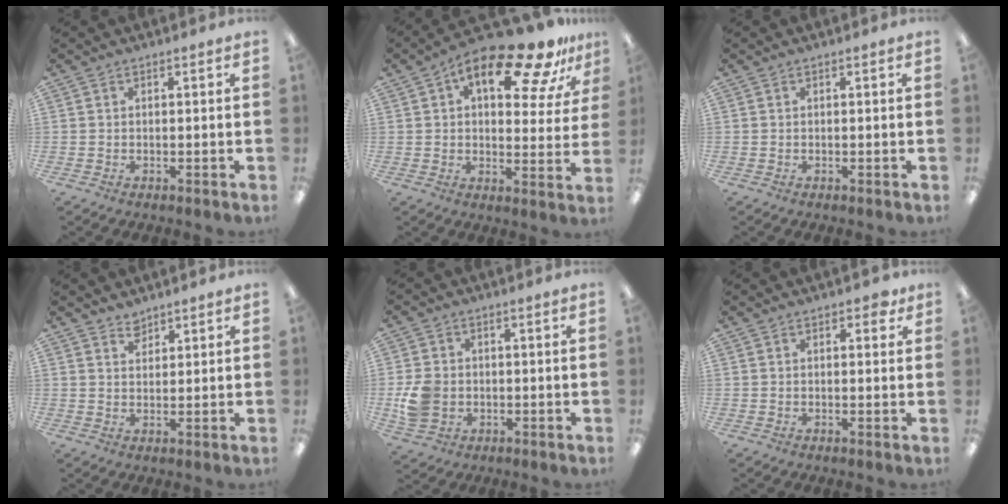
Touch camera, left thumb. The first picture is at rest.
{"total": 18.1, "force": [10.6, 7.4, 12.6], "torque": [-0.184, -0.052, 0.170]}
{"total": 0.0}
{"total": 2.9, "force": [2.7, 1.2, 0.2], "torque": [-0.001, -0.014, 0.051]}
{"total": 7.6, "force": [-0.8, 6.4, 4.0], "torque": [-0.074, 0.010, -0.012]}
{"total": 2.2, "force": [1.2, 1.3, 1.4], "torque": [-0.014, -0.001, 0.016]}